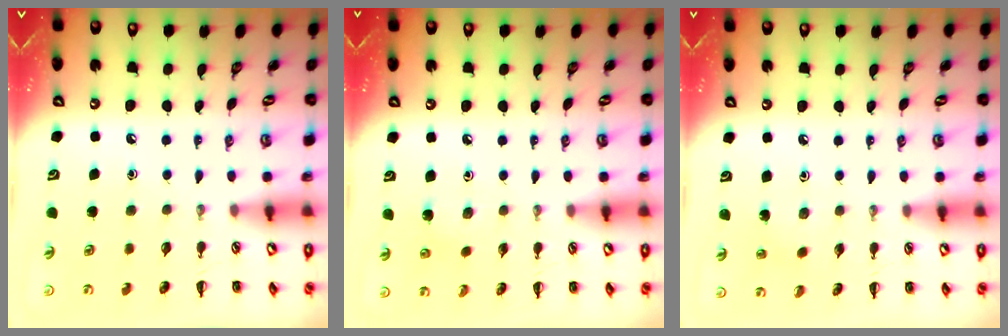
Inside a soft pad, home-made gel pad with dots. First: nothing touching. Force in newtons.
{"total": 3.8, "press": 3.6, "slide": 1.3}
{"total": 1.1, "press": 1.0, "slide": 0.5}